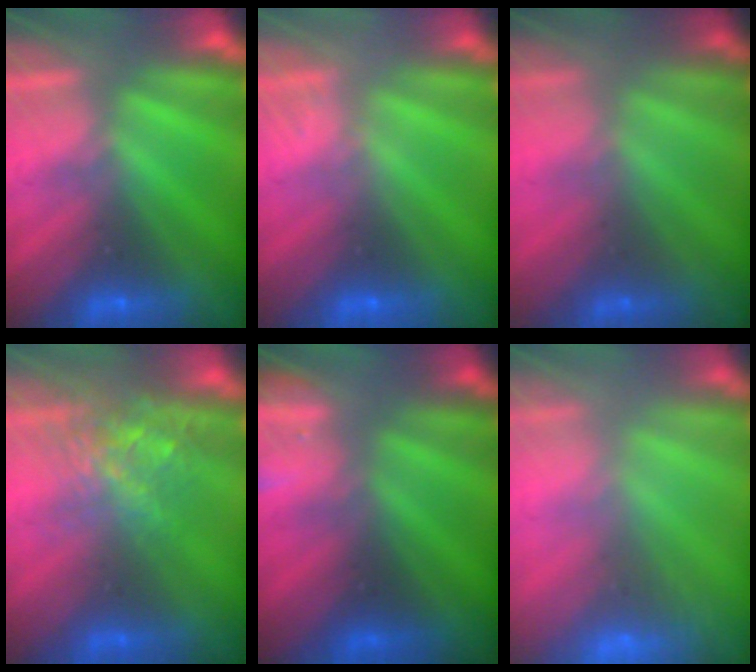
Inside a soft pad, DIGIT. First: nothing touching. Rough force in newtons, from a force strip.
{"total": 1.6}
{"total": 1.5}
{"total": 3.8}
{"total": 6.5}
{"total": 5.8}